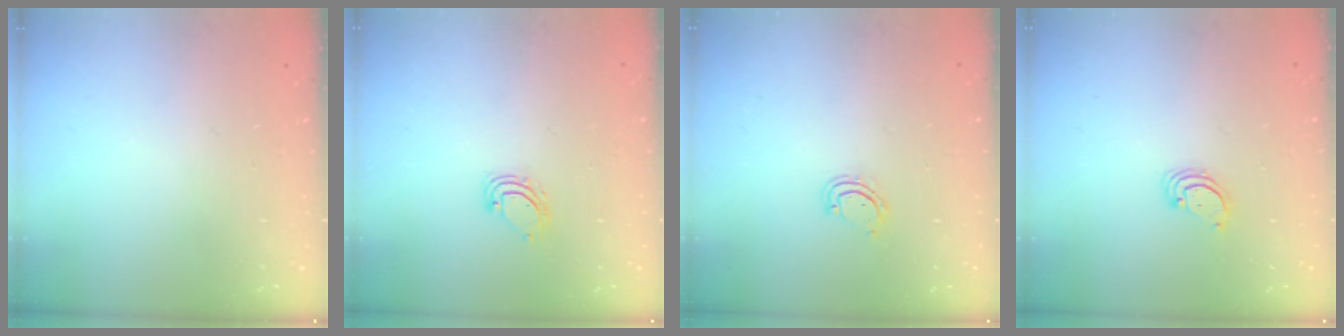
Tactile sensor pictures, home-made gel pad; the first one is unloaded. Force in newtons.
{"total": 4.9, "press": 4.9, "slide": 0.4}
{"total": 3.8, "press": 3.8, "slide": 0.2}
{"total": 2.5, "press": 2.5, "slide": 0.2}